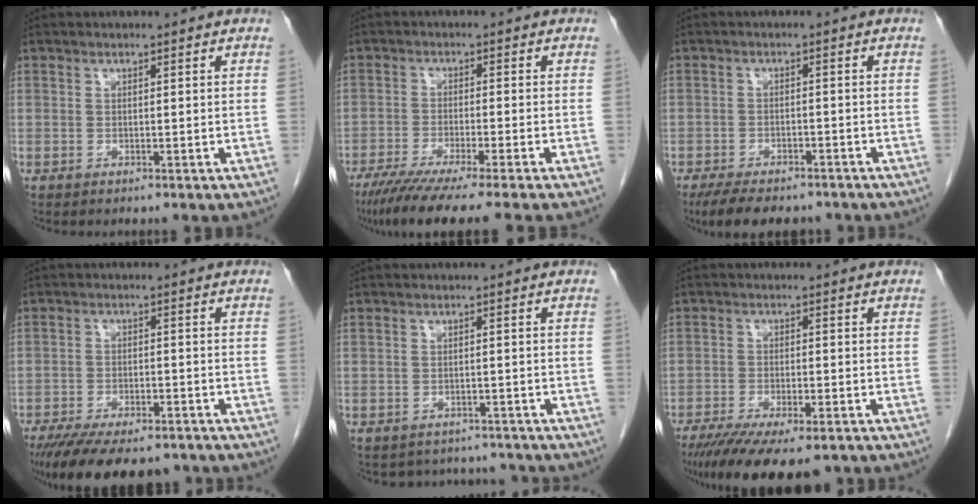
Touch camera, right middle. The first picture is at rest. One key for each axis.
{"total": 11.7, "fx": -9.4, "fy": -1.3, "fz": 6.9, "tx": -0.092, "ty": -0.040, "tz": -0.148}
{"total": 10.0, "fx": -8.1, "fy": 3.5, "fz": 4.6, "tx": -0.070, "ty": -0.008, "tz": -0.118}
{"total": 16.4, "fx": -13.1, "fy": 5.5, "fz": 8.3, "tx": -0.168, "ty": -0.021, "tz": -0.186}
{"total": 7.0, "fx": -6.6, "fy": 2.3, "fz": 0.3, "tx": -0.002, "ty": 0.019, "tz": -0.073}
{"total": 14.5, "fx": -11.0, "fy": 3.6, "fz": 8.7, "tx": -0.146, "ty": -0.028, "tz": -0.167}